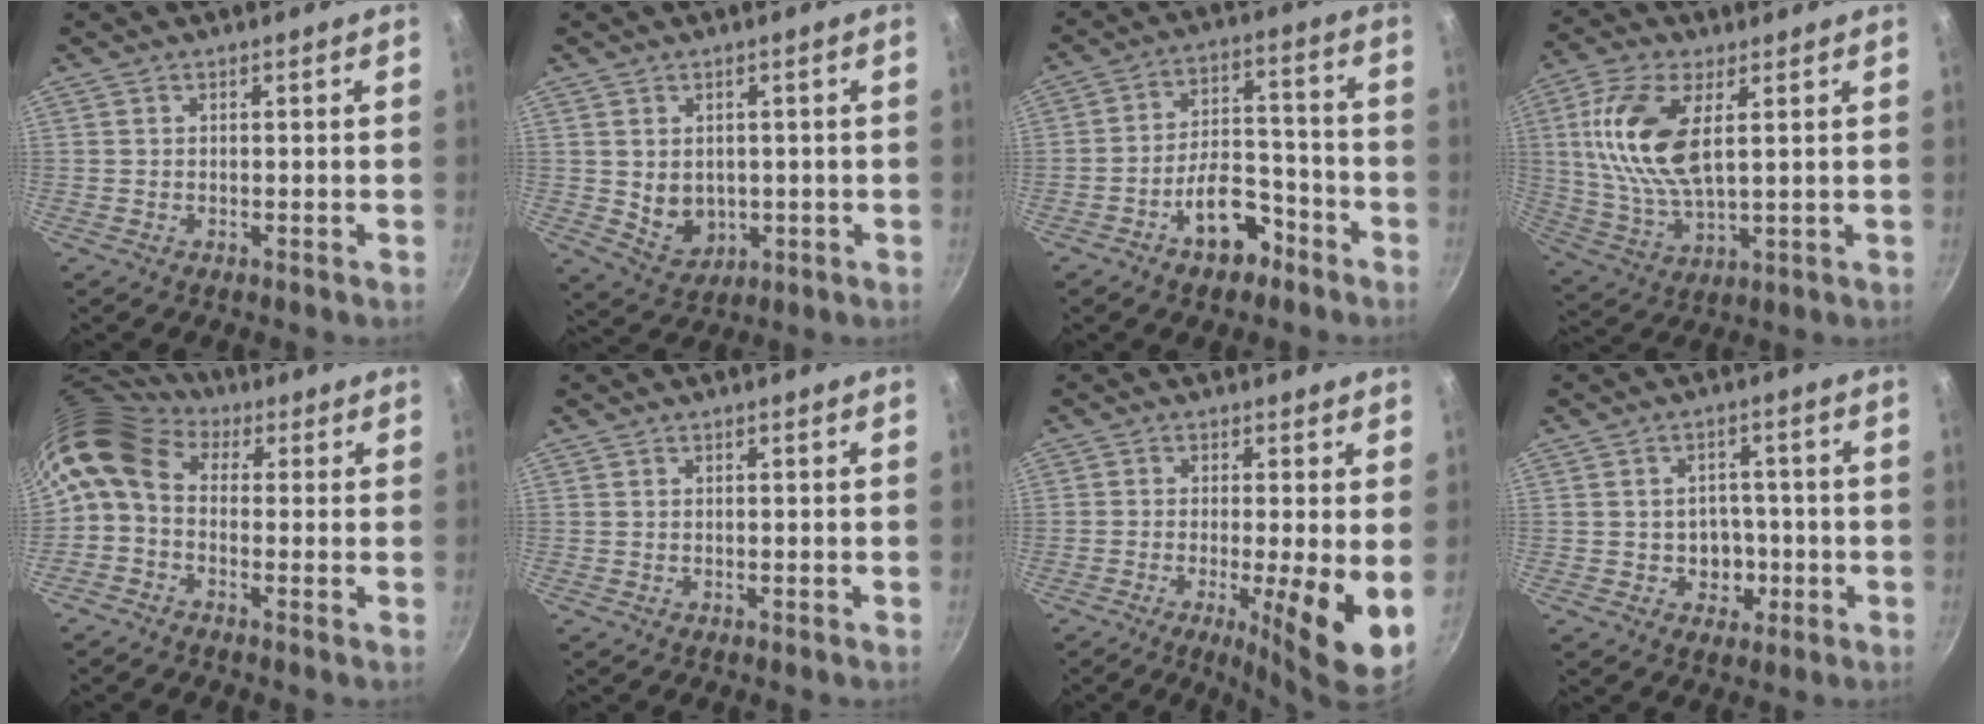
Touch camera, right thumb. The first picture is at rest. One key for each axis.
{"total": 6.3, "fx": 0.1, "fy": 5.1, "fz": 3.8, "tx": -0.044, "ty": -0.010, "tz": 0.019}
{"total": 10.9, "fx": -6.1, "fy": 6.1, "fz": 6.7, "tx": -0.075, "ty": 0.063, "tz": -0.092}
{"total": 14.9, "fx": 3.7, "fy": 7.0, "fz": 12.6, "tx": -0.253, "ty": -0.007, "tz": 0.074}
{"total": 9.2, "fx": 1.3, "fy": 6.6, "fz": 6.4, "tx": -0.120, "ty": 0.027, "tz": 0.003}
{"total": 0.0}
{"total": 9.9, "fx": -1.8, "fy": 1.3, "fz": 9.7, "tx": -0.151, "ty": -0.010, "tz": -0.026}
{"total": 5.5, "fx": -1.3, "fy": 4.7, "fz": 2.5, "tx": -0.004, "ty": 0.013, "tz": -0.014}